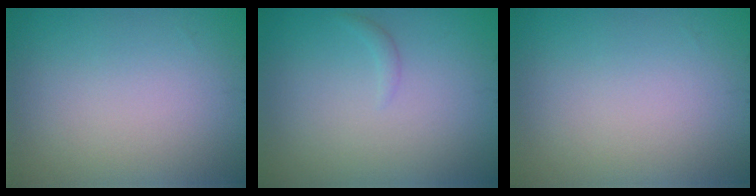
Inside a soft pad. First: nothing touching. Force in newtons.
{"total": 0.6, "press": 0.6, "slide": 0.1}
{"total": 0.0}